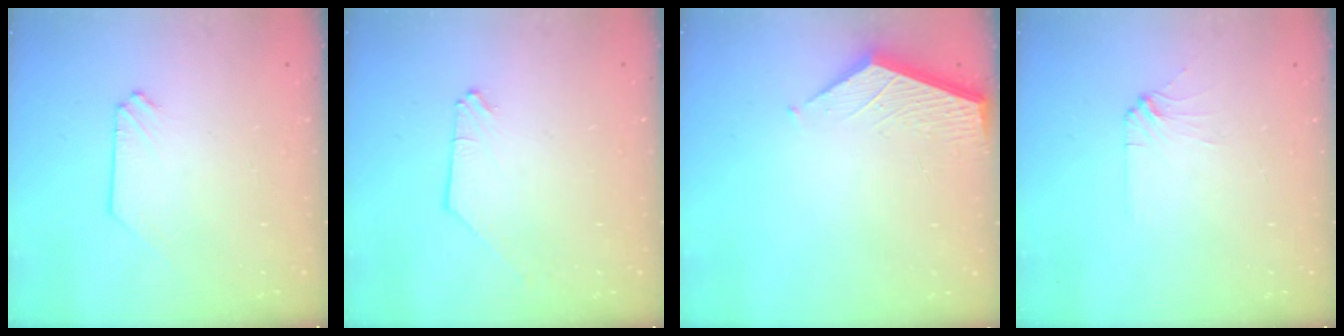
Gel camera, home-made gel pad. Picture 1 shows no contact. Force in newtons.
{"total": 0.0}
{"total": 3.7, "press": 3.7, "slide": 0.3}
{"total": 2.8, "press": 2.7, "slide": 0.4}